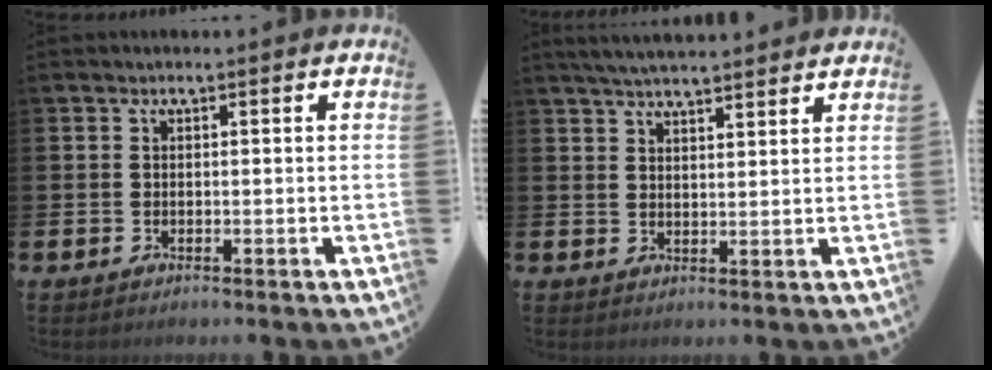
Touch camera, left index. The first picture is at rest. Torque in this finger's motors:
{"motor_torque": [-0.01, -0.69, 0.77, 0.19]}